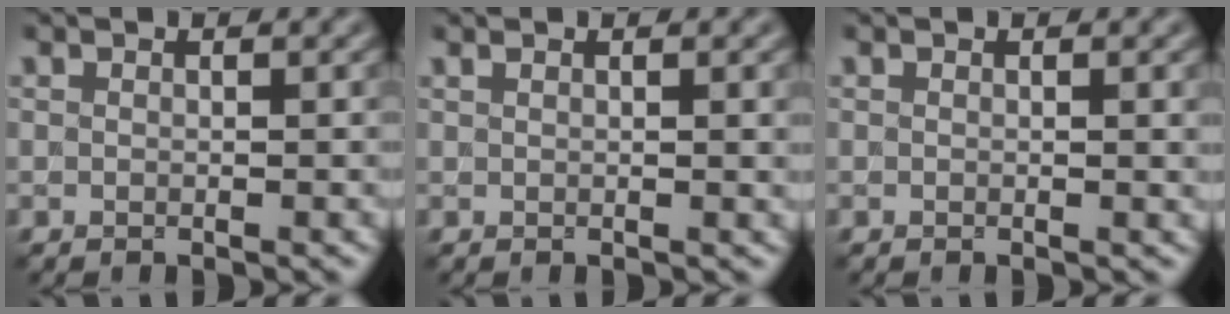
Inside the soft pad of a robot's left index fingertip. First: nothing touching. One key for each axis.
{"total": 2.1, "fx": 0.7, "fy": 0.8, "fz": 1.8, "tx": -0.017, "ty": 0.004, "tz": 0.008}
{"total": 1.2, "fx": 0.1, "fy": 0.3, "fz": 1.1, "tx": -0.014, "ty": -0.001, "tz": -0.001}